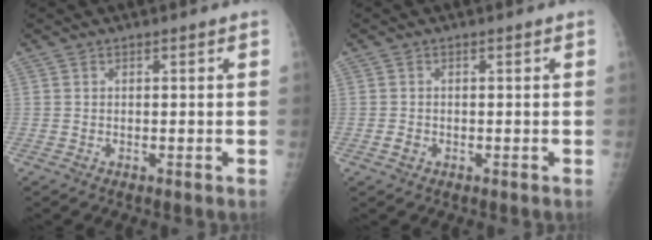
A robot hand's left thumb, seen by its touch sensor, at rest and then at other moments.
{"total": 1.0, "force": [-0.1, 0.9, 0.5], "torque": [-0.005, 0.001, -0.001]}